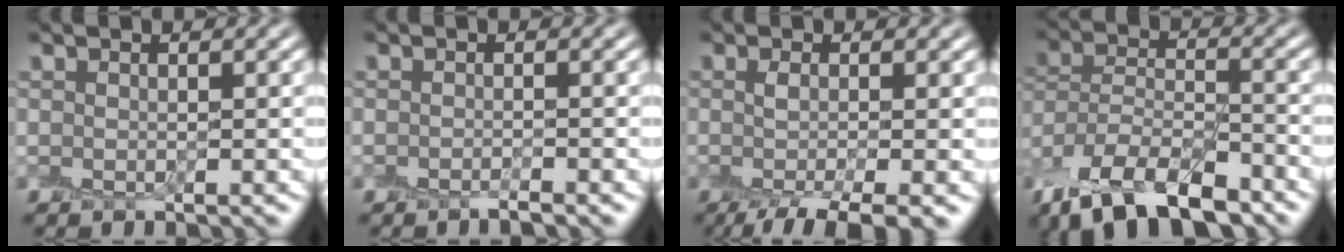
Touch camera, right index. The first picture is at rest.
{"total": 1.0, "force": [-0.9, 0.1, 0.5], "torque": [-0.004, -0.004, -0.019]}
{"total": 4.6, "force": [-1.9, 1.2, 4.0], "torque": [-0.055, -0.008, -0.039]}
{"total": 11.9, "force": [-8.6, 4.9, 6.6], "torque": [-0.133, -0.008, -0.157]}